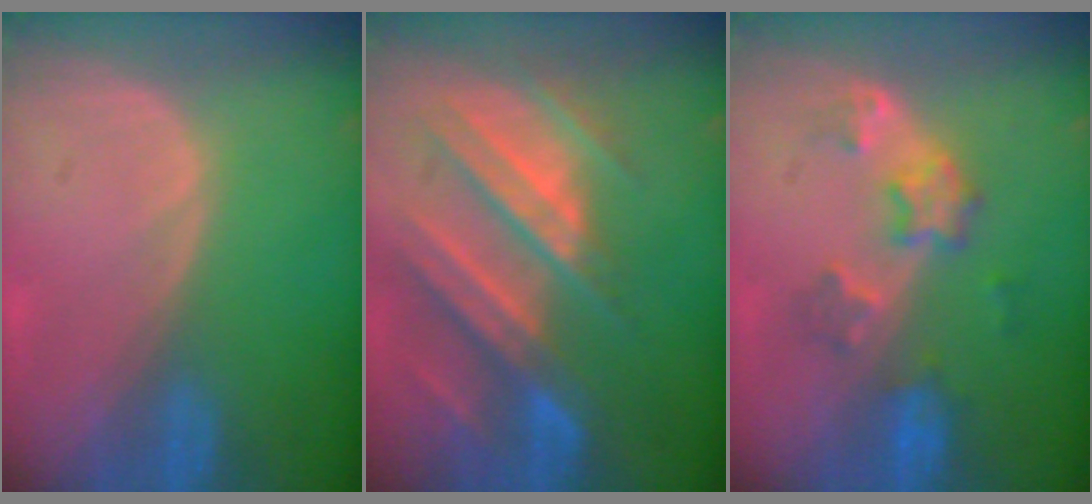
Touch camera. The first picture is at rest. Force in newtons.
{"total": 11.1, "press": 9.8, "slide": 5.0}
{"total": 6.0, "press": 5.5, "slide": 2.4}